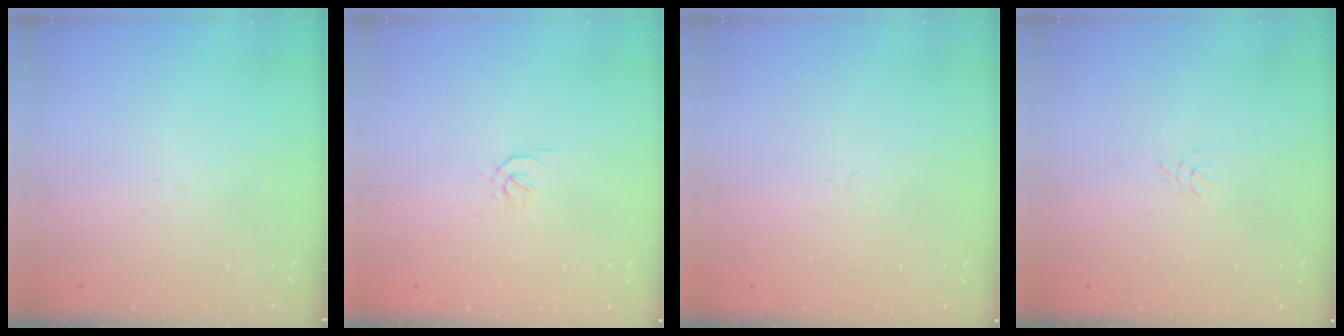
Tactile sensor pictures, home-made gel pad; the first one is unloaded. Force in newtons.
{"total": 1.6, "press": 1.6, "slide": 0.4}
{"total": 0.0}
{"total": 4.1, "press": 4.1, "slide": 0.5}